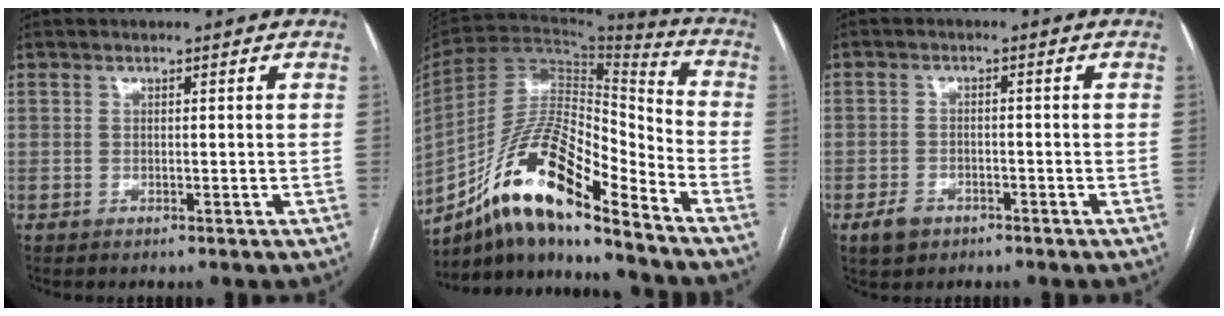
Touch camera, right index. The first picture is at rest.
{"total": 19.1, "force": [-12.6, 3.9, 13.8], "torque": [-0.266, 0.008, -0.225]}
{"total": 3.6, "force": [-2.1, 2.6, 1.3], "torque": [-0.022, 0.005, -0.029]}